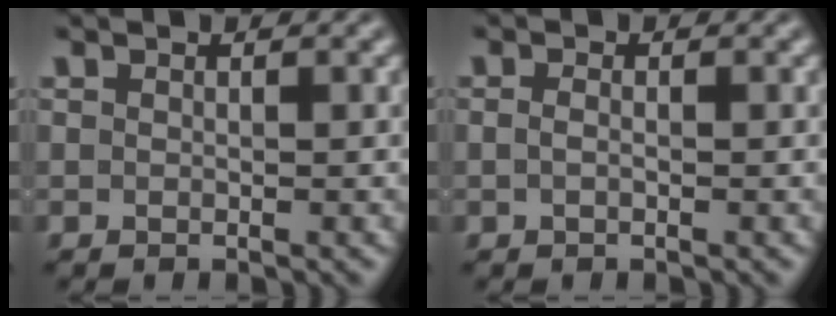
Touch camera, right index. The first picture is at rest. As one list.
[{"total": 0.7, "force": [-0.4, -0.3, 0.5], "torque": [-0.014, -0.006, -0.001]}]